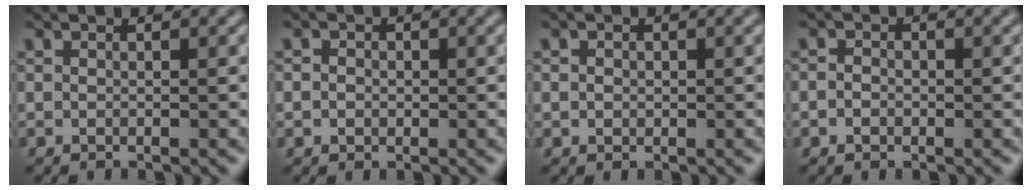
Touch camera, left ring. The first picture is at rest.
{"total": 1.7, "force": [0.3, 1.4, 0.7], "torque": [-0.001, 0.008, -0.008]}
{"total": 0.9, "force": [0.2, 0.9, 0.3], "torque": [0.000, -0.001, -0.001]}
{"total": 1.2, "force": [-0.4, 1.0, 0.5], "torque": [-0.004, -0.001, -0.013]}